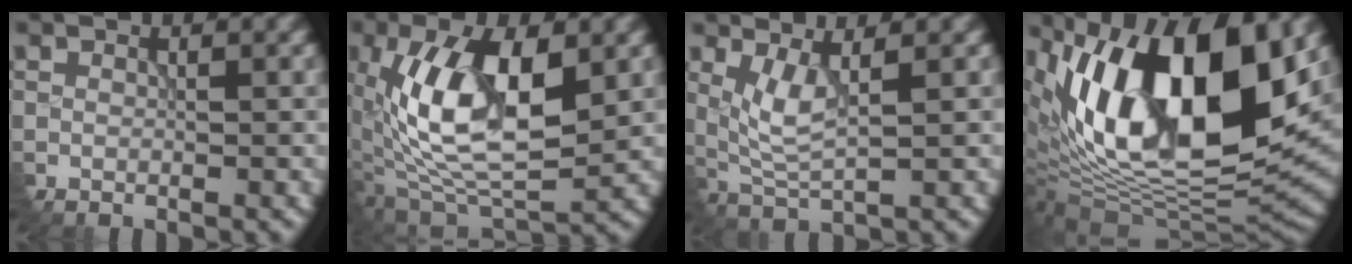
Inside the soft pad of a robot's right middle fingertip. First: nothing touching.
{"total": 11.5, "force": [0.3, 5.6, 10.0], "torque": [-0.180, 0.001, 0.004]}
{"total": 3.0, "force": [0.6, 0.9, 2.8], "torque": [-0.068, -0.008, 0.023]}
{"total": 16.7, "force": [4.6, 7.9, 13.9], "torque": [-0.230, 0.005, 0.063]}